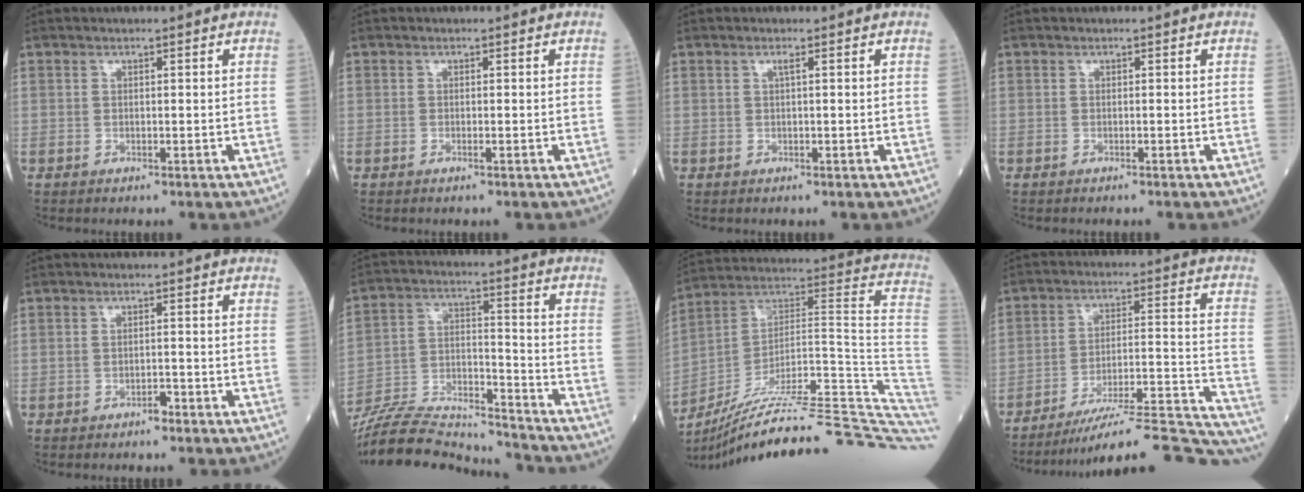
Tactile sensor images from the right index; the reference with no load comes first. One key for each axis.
{"total": 0.0}
{"total": 0.6, "fx": 0.3, "fy": -0.1, "fz": 0.5, "tx": -0.014, "ty": 0.001, "tz": 0.009}
{"total": 0.5, "fx": -0.4, "fy": -0.1, "fz": 0.2, "tx": 0.001, "ty": 0.001, "tz": -0.006}
{"total": 1.2, "fx": -0.9, "fy": 0.3, "fz": 0.6, "tx": -0.012, "ty": 0.001, "tz": -0.012}
{"total": 18.5, "fx": -17.9, "fy": 1.1, "fz": 4.6, "tx": -0.100, "ty": 0.008, "tz": -0.300}
{"total": 33.6, "fx": -28.5, "fy": 1.6, "fz": 17.6, "tx": -0.143, "ty": 0.010, "tz": -0.408}
{"total": 23.0, "fx": -21.5, "fy": -0.2, "fz": 8.1, "tx": -0.054, "ty": 0.016, "tz": -0.300}